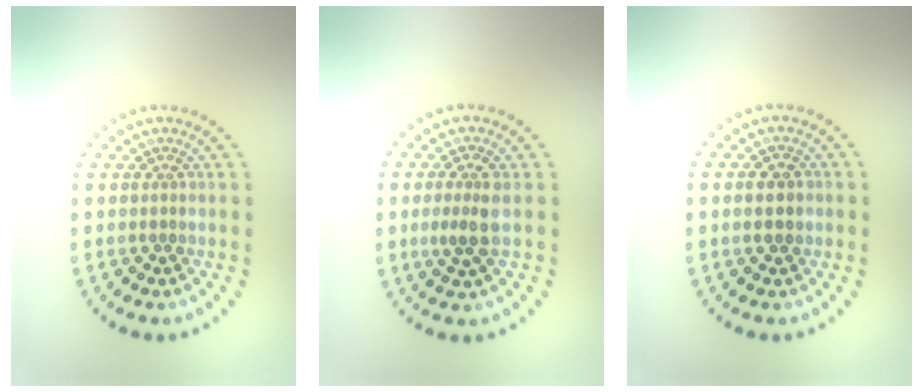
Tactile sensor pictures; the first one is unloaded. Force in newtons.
{"total": 2.6, "press": 2.4, "slide": 0.9}
{"total": 2.1, "press": 2.1, "slide": 0.1}